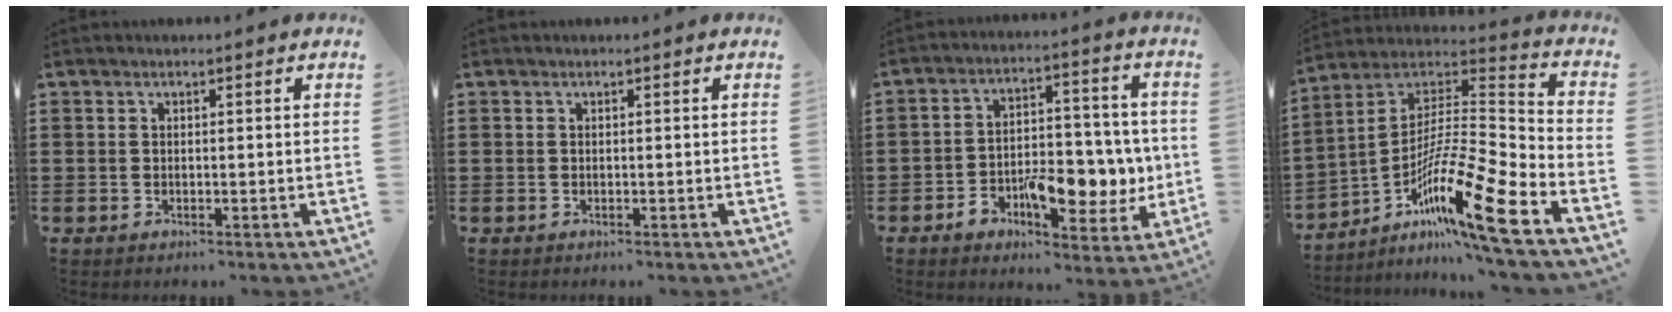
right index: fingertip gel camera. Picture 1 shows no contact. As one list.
[{"total": 0.0}, {"total": 10.4, "force": [-3.1, 6.1, 7.8], "torque": [-0.111, 0.011, -0.050]}, {"total": 15.3, "force": [-9.2, 1.3, 12.2], "torque": [-0.225, 0.001, -0.172]}]